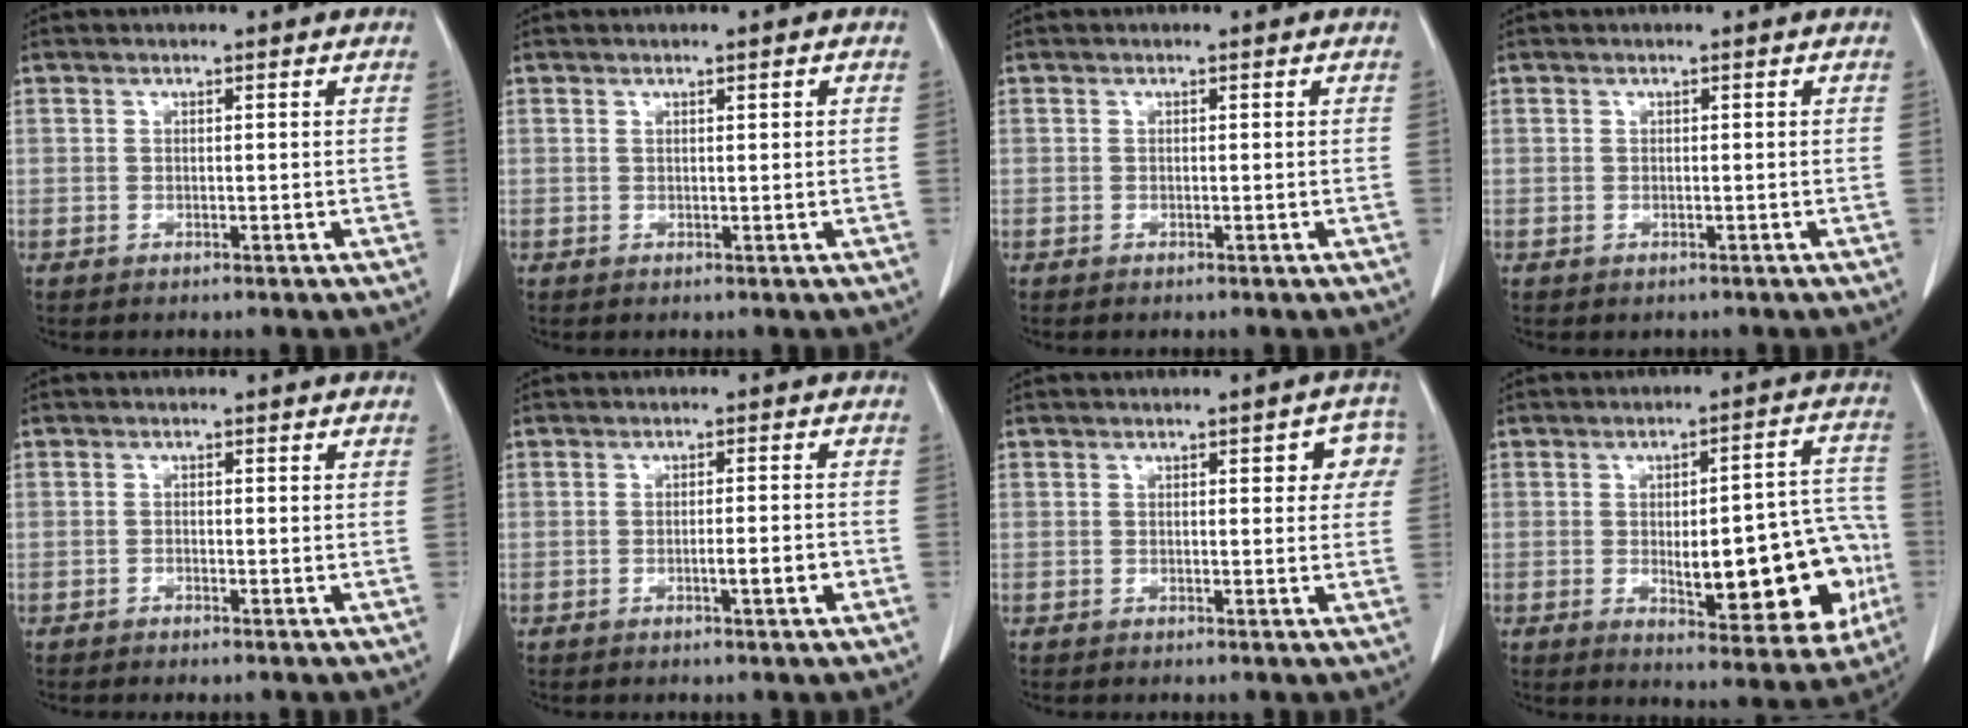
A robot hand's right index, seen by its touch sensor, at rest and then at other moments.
{"total": 0.8, "force": [0.4, 0.0, 0.7], "torque": [-0.013, 0.002, 0.006]}
{"total": 0.0}
{"total": 0.5, "force": [-0.2, 0.5, 0.0], "torque": [-0.002, 0.005, -0.002]}
{"total": 0.6, "force": [-0.5, 0.0, 0.4], "torque": [-0.007, 0.000, -0.009]}
{"total": 2.9, "force": [-1.1, 0.1, 2.6], "torque": [-0.042, 0.000, -0.015]}
{"total": 4.6, "force": [1.4, 1.8, 4.0], "torque": [-0.029, 0.012, 0.009]}
{"total": 18.4, "force": [-3.6, 5.8, 17.0], "torque": [-0.168, 0.031, -0.022]}